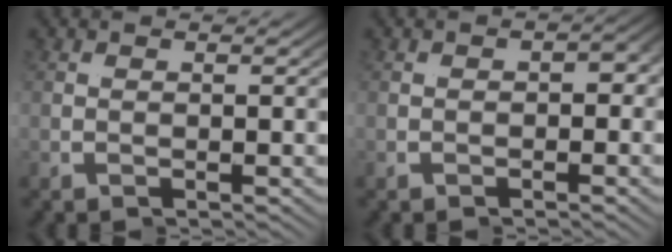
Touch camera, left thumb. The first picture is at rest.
{"total": 2.5, "force": [-0.9, 1.9, 1.3], "torque": [-0.019, -0.008, -0.011]}